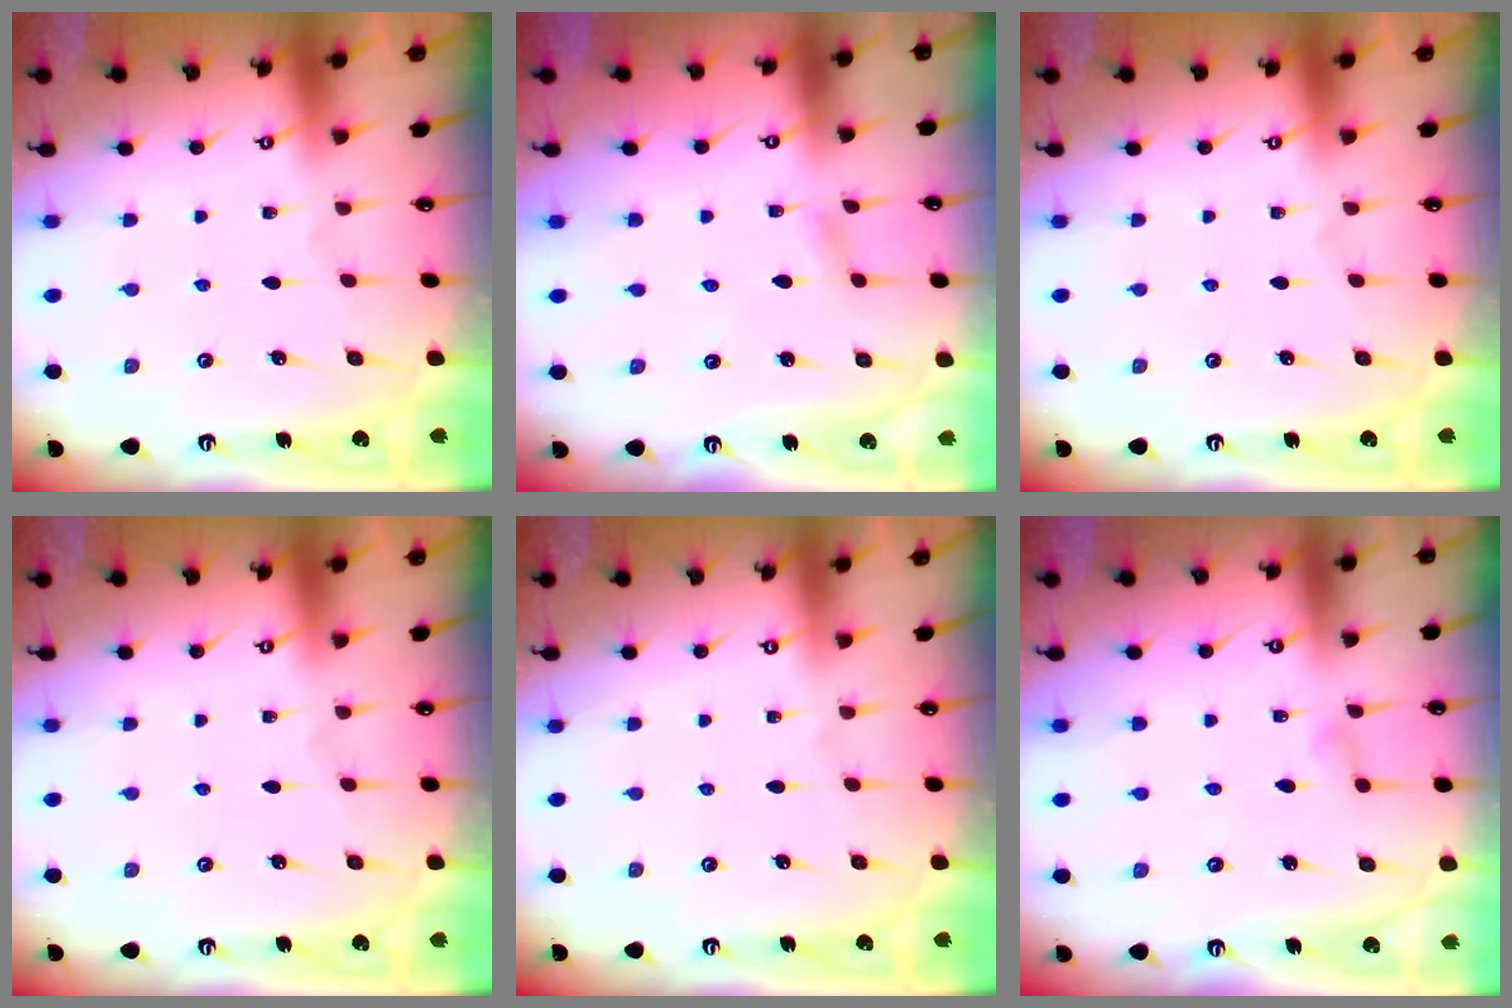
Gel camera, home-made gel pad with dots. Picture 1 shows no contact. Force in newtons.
{"total": 1.9, "press": 1.9, "slide": 0.2}
{"total": 0.0}
{"total": 0.0}
{"total": 0.6, "press": 0.5, "slide": 0.4}
{"total": 4.7, "press": 4.7, "slide": 0.5}